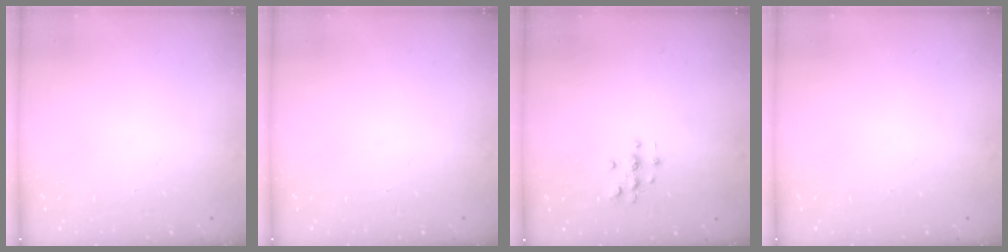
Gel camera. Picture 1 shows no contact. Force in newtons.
{"total": 0.0}
{"total": 2.9, "press": 2.9, "slide": 0.3}
{"total": 0.0}